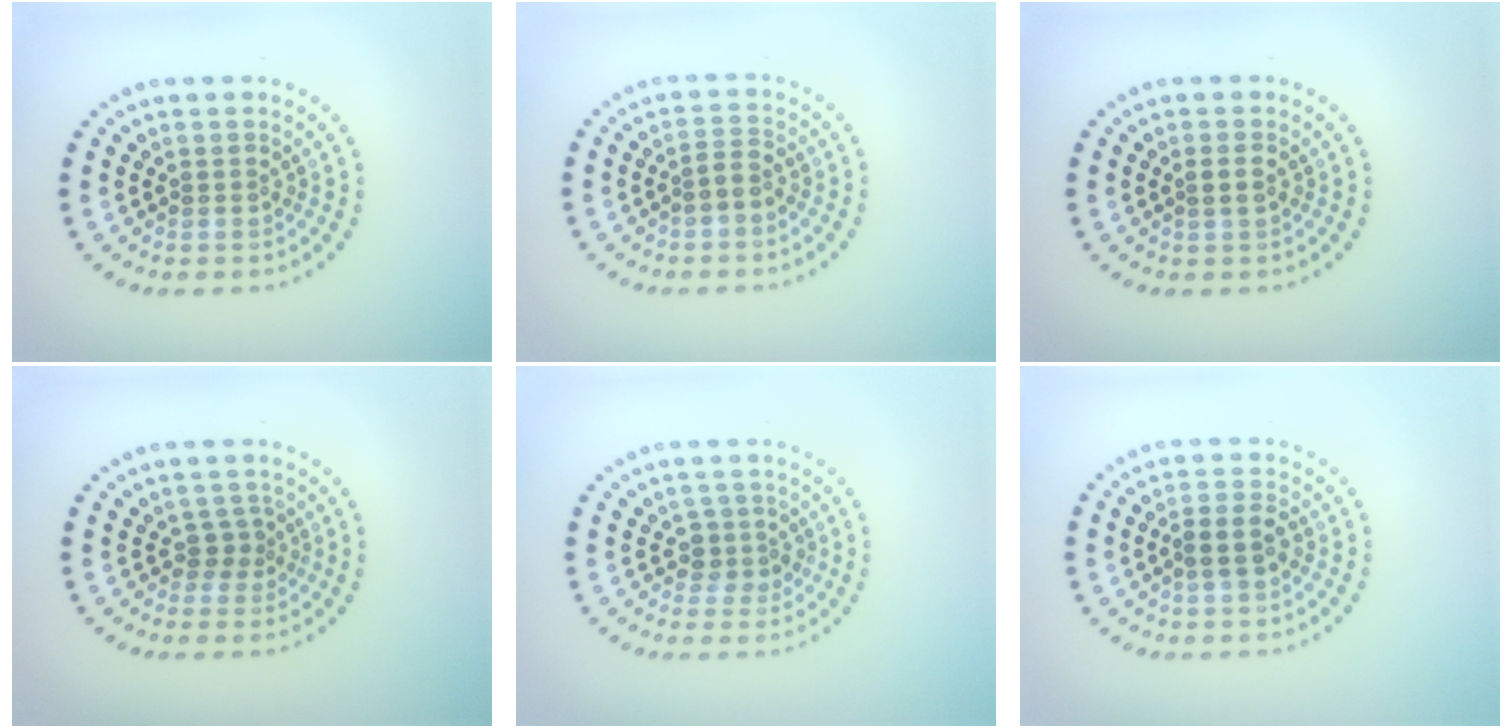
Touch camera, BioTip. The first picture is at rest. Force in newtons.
{"total": 1.6, "press": 1.4, "slide": 0.7}
{"total": 1.1, "press": 1.1, "slide": 0.4}
{"total": 1.7, "press": 1.2, "slide": 1.2}
{"total": 1.9, "press": 1.6, "slide": 1.1}
{"total": 2.7, "press": 2.5, "slide": 0.9}